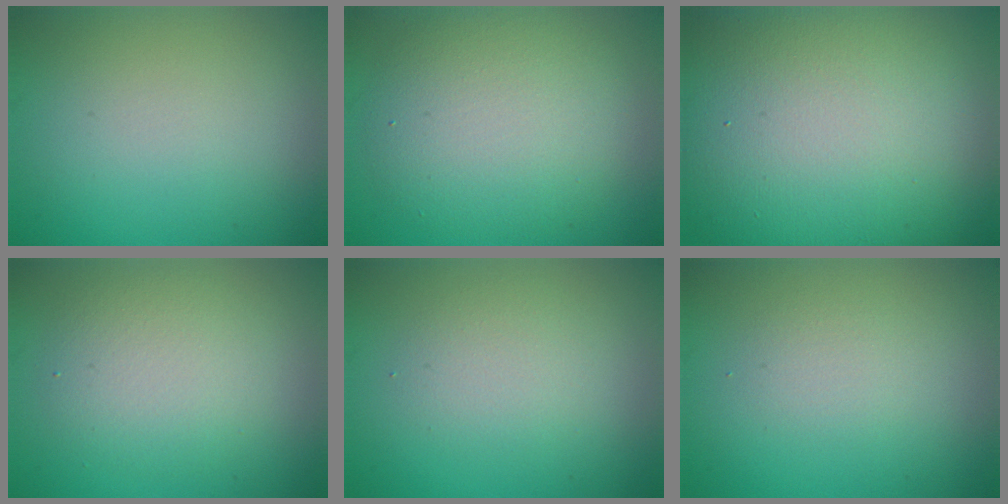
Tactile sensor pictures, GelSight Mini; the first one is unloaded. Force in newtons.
{"total": 6.7, "press": 6.7, "slide": 0.6}
{"total": 19.3, "press": 19.3, "slide": 1.0}
{"total": 3.8, "press": 3.8, "slide": 0.3}
{"total": 2.0, "press": 2.0, "slide": 0.2}
{"total": 1.3, "press": 1.3, "slide": 0.1}